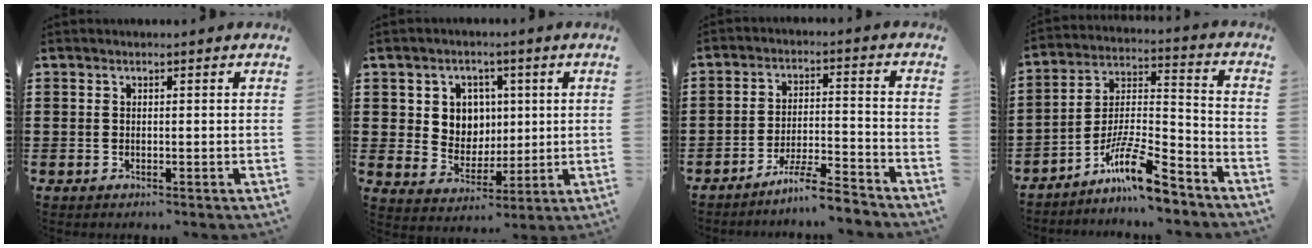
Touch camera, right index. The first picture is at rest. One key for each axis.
{"total": 5.8, "fx": 1.8, "fy": 5.3, "fz": 1.4, "tx": -0.048, "ty": 0.011, "tz": 0.029}
{"total": 6.1, "fx": -5.7, "fy": 0.1, "fz": 2.3, "tx": -0.045, "ty": -0.003, "tz": -0.108}
{"total": 11.0, "fx": -8.7, "fy": 1.8, "fz": 6.5, "tx": -0.113, "ty": 0.026, "tz": -0.163}